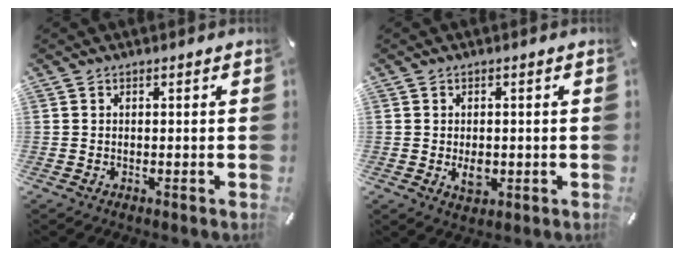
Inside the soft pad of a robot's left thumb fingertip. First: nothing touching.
{"total": 3.5, "force": [-0.4, 2.4, 2.5], "torque": [-0.043, -0.003, -0.009]}